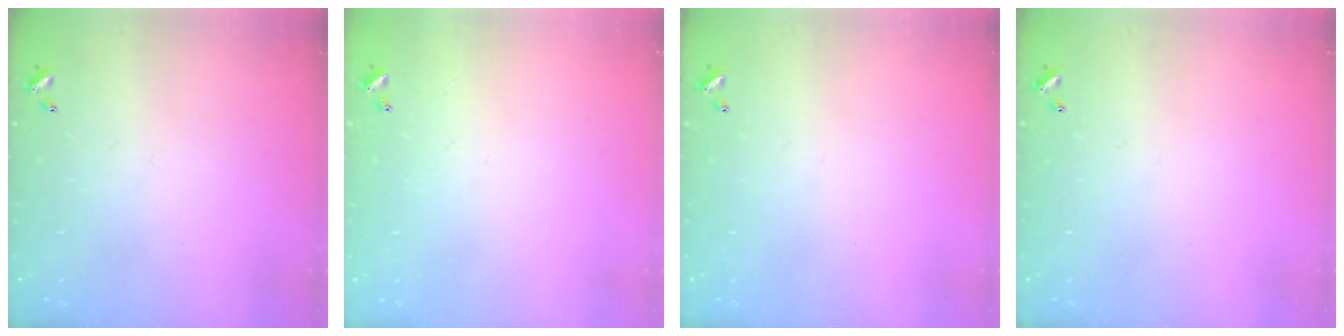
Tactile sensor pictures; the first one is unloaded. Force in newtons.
{"total": 1.0, "press": 0.9, "slide": 0.5}
{"total": 0.0}
{"total": 0.0}